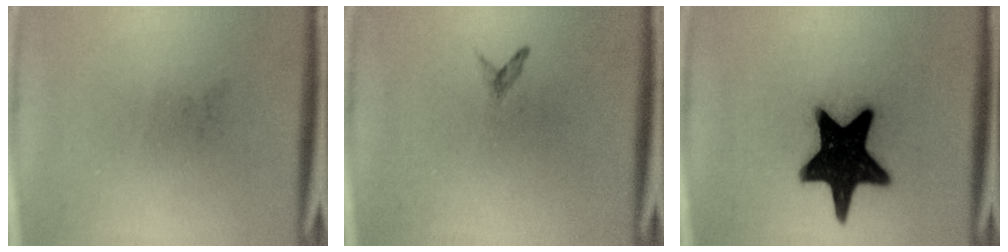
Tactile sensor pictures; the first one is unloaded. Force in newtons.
{"total": 0.7}
{"total": 19.4}